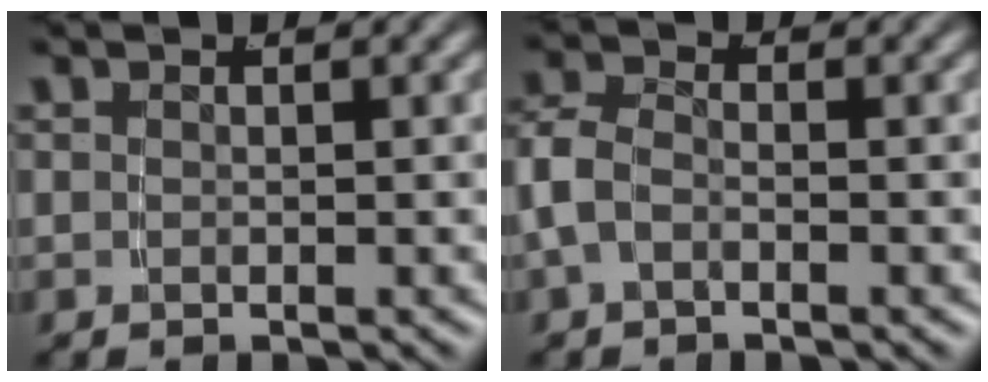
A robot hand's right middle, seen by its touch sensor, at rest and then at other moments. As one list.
[{"total": 3.5, "force": [-0.3, 2.9, 1.9], "torque": [-0.058, -0.012, -0.006]}]